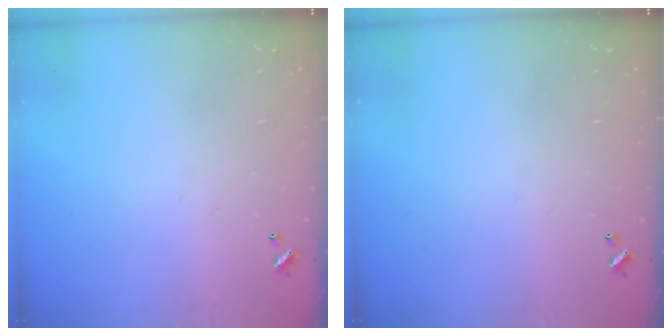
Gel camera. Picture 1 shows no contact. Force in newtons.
{"total": 0.0}